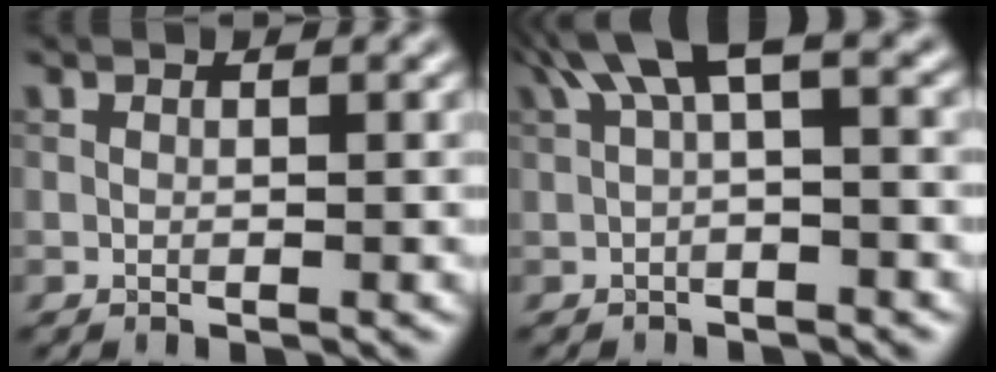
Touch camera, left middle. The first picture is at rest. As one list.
[{"total": 4.6, "force": [1.5, 1.3, 4.1], "torque": [-0.066, 0.017, 0.019]}]